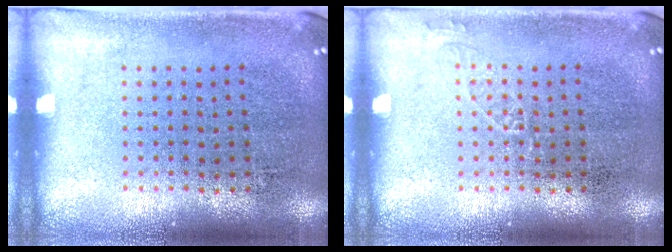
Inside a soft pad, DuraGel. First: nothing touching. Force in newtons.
{"total": 0.8, "press": 0.8, "slide": 0.1}